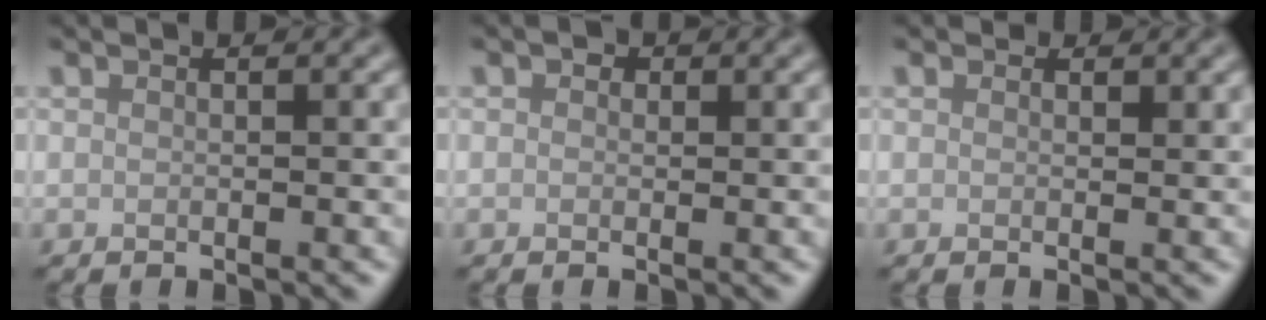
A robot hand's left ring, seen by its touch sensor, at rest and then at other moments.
{"total": 0.9, "force": [0.3, 0.8, 0.4], "torque": [-0.004, -0.004, -0.001]}
{"total": 0.6, "force": [0.4, 0.5, 0.2], "torque": [0.002, -0.004, 0.003]}